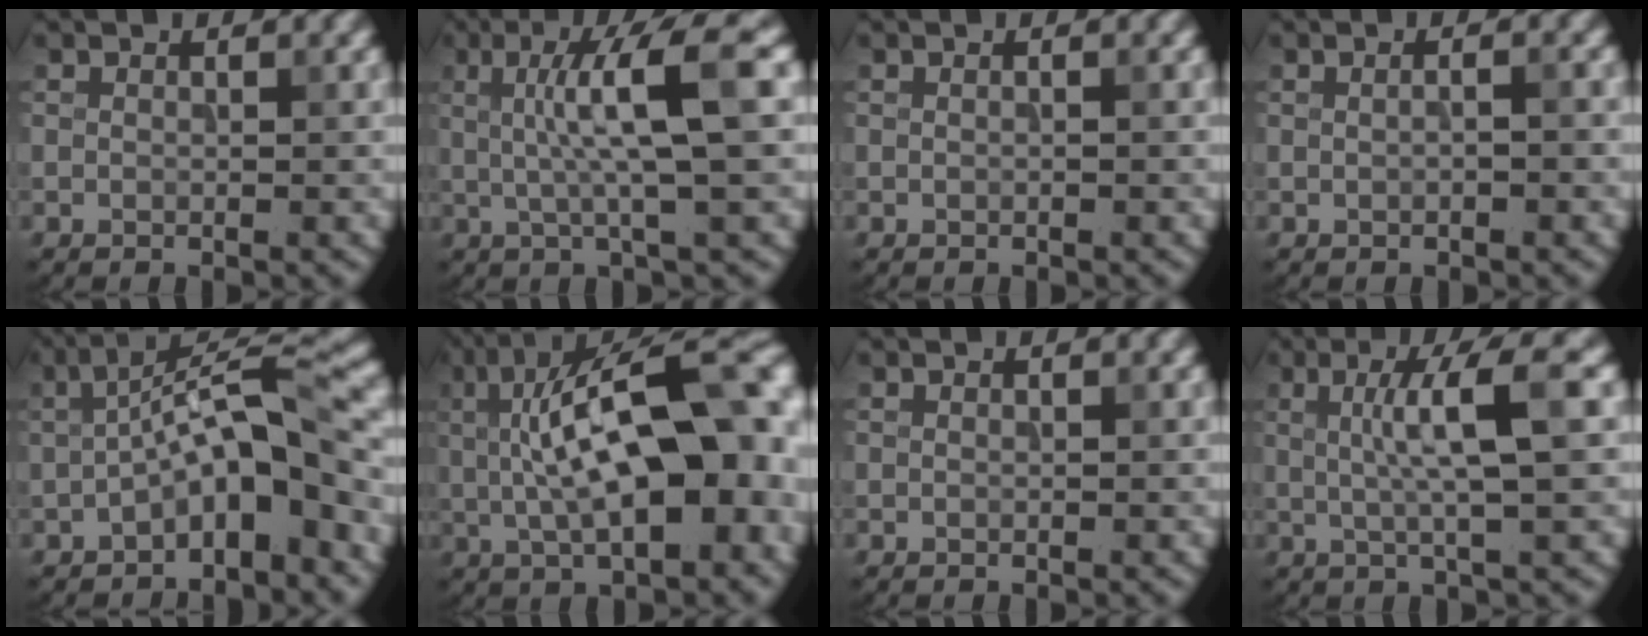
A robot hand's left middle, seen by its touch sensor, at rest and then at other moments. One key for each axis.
{"total": 7.3, "fx": 1.1, "fy": 1.1, "fz": 7.1, "tx": -0.115, "ty": 0.012, "tz": 0.019}
{"total": 0.0}
{"total": 2.2, "fx": 0.5, "fy": 1.1, "fz": 1.8, "tx": -0.011, "ty": 0.017, "tz": -0.014}
{"total": 7.8, "fx": -2.0, "fy": 2.4, "fz": 7.2, "tx": -0.110, "ty": 0.028, "tz": -0.040}
{"total": 14.4, "fx": 0.8, "fy": 5.9, "fz": 13.1, "tx": -0.171, "ty": 0.032, "tz": 0.008}
{"total": 0.0}
{"total": 5.7, "fx": 0.9, "fy": 0.9, "fz": 5.6, "tx": -0.091, "ty": 0.011, "tz": 0.016}